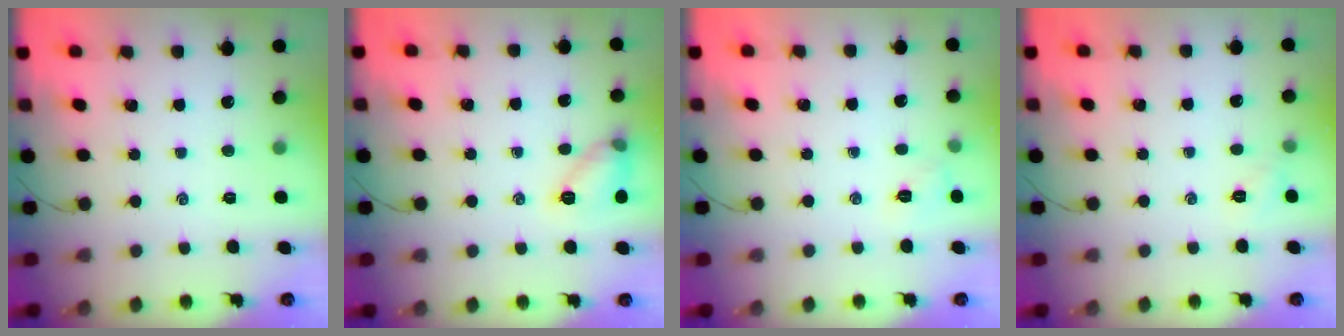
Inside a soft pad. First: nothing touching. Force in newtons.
{"total": 9.7, "press": 9.6, "slide": 1.4}
{"total": 5.6, "press": 5.3, "slide": 1.7}
{"total": 5.2, "press": 4.9, "slide": 1.7}